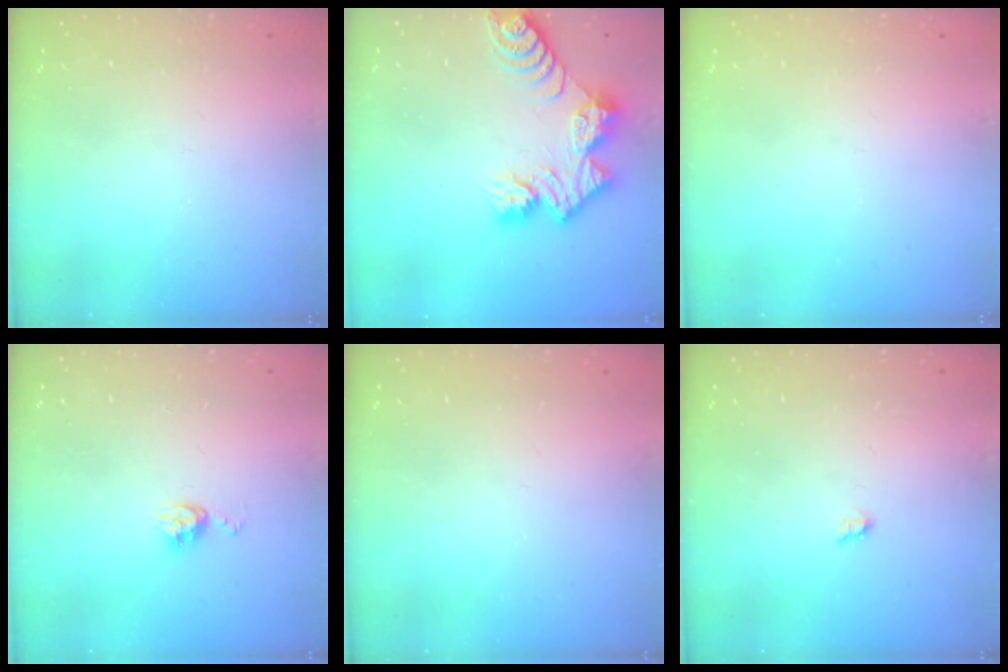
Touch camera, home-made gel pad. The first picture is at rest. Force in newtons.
{"total": 11.0, "press": 11.0, "slide": 0.8}
{"total": 0.0}
{"total": 6.1, "press": 6.1, "slide": 0.6}
{"total": 0.0}
{"total": 1.7, "press": 1.6, "slide": 0.3}